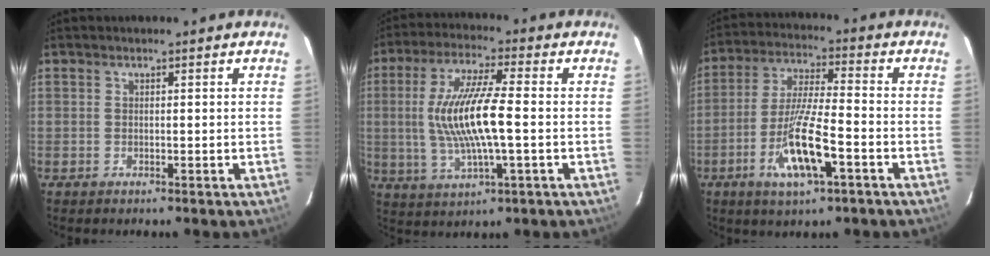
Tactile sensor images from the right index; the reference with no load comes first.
{"total": 13.3, "force": [-0.6, 2.4, 13.1], "torque": [-0.257, -0.001, -0.008]}
{"total": 12.0, "force": [-5.1, 2.1, 10.7], "torque": [-0.216, -0.011, -0.094]}